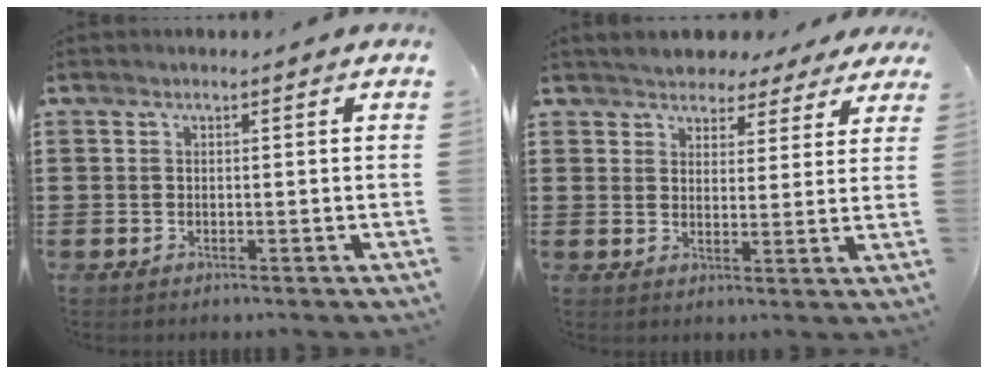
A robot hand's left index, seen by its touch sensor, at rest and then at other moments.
{"total": 3.8, "force": [3.6, 1.2, 0.0], "torque": [-0.012, -0.013, 0.063]}